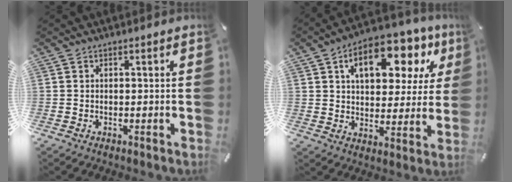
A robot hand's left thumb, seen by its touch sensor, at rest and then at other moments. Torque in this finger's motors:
{"motor_torque": [2.29, 2.32, 1.50, -1.27, 0.38]}